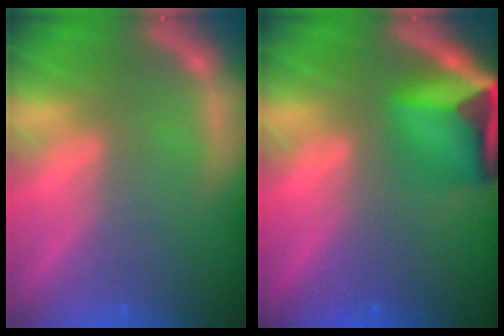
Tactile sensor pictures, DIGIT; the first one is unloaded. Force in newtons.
{"total": 8.1}